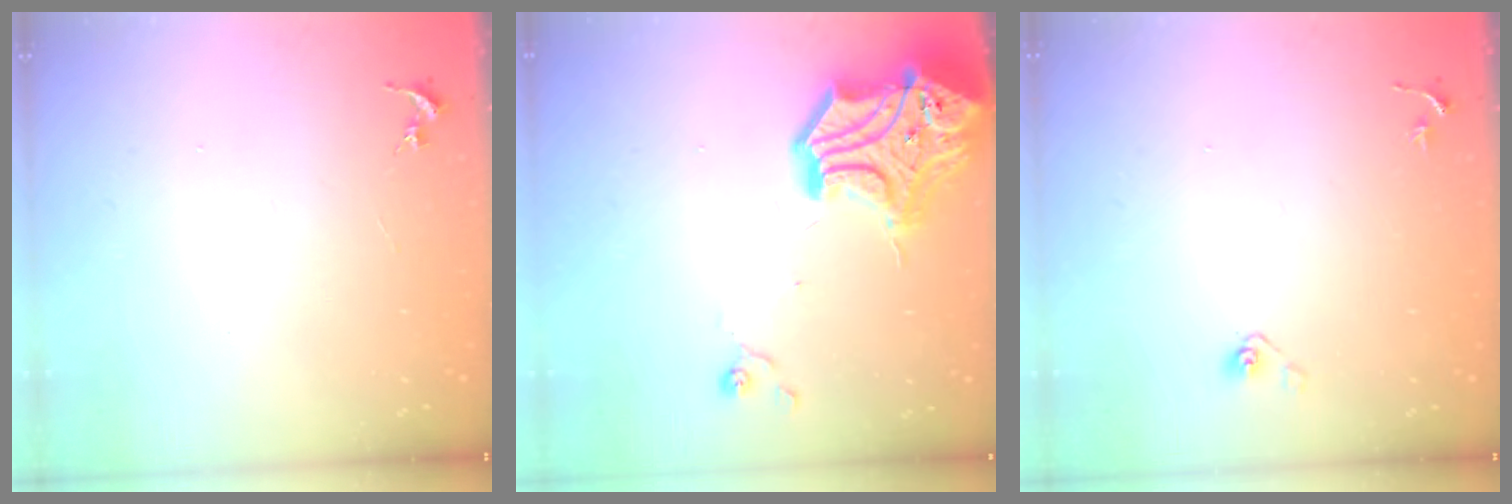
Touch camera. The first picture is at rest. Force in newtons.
{"total": 21.9, "press": 21.7, "slide": 2.9}
{"total": 3.9, "press": 3.3, "slide": 2.0}